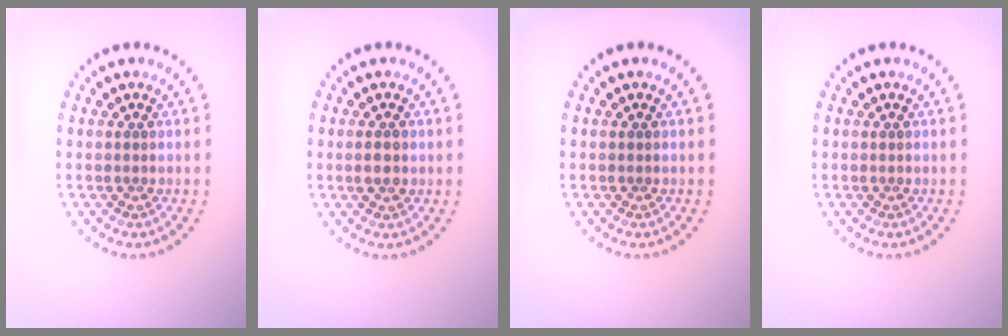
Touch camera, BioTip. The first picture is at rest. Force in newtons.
{"total": 1.4, "press": 1.4, "slide": 0.2}
{"total": 0.0}
{"total": 0.0}